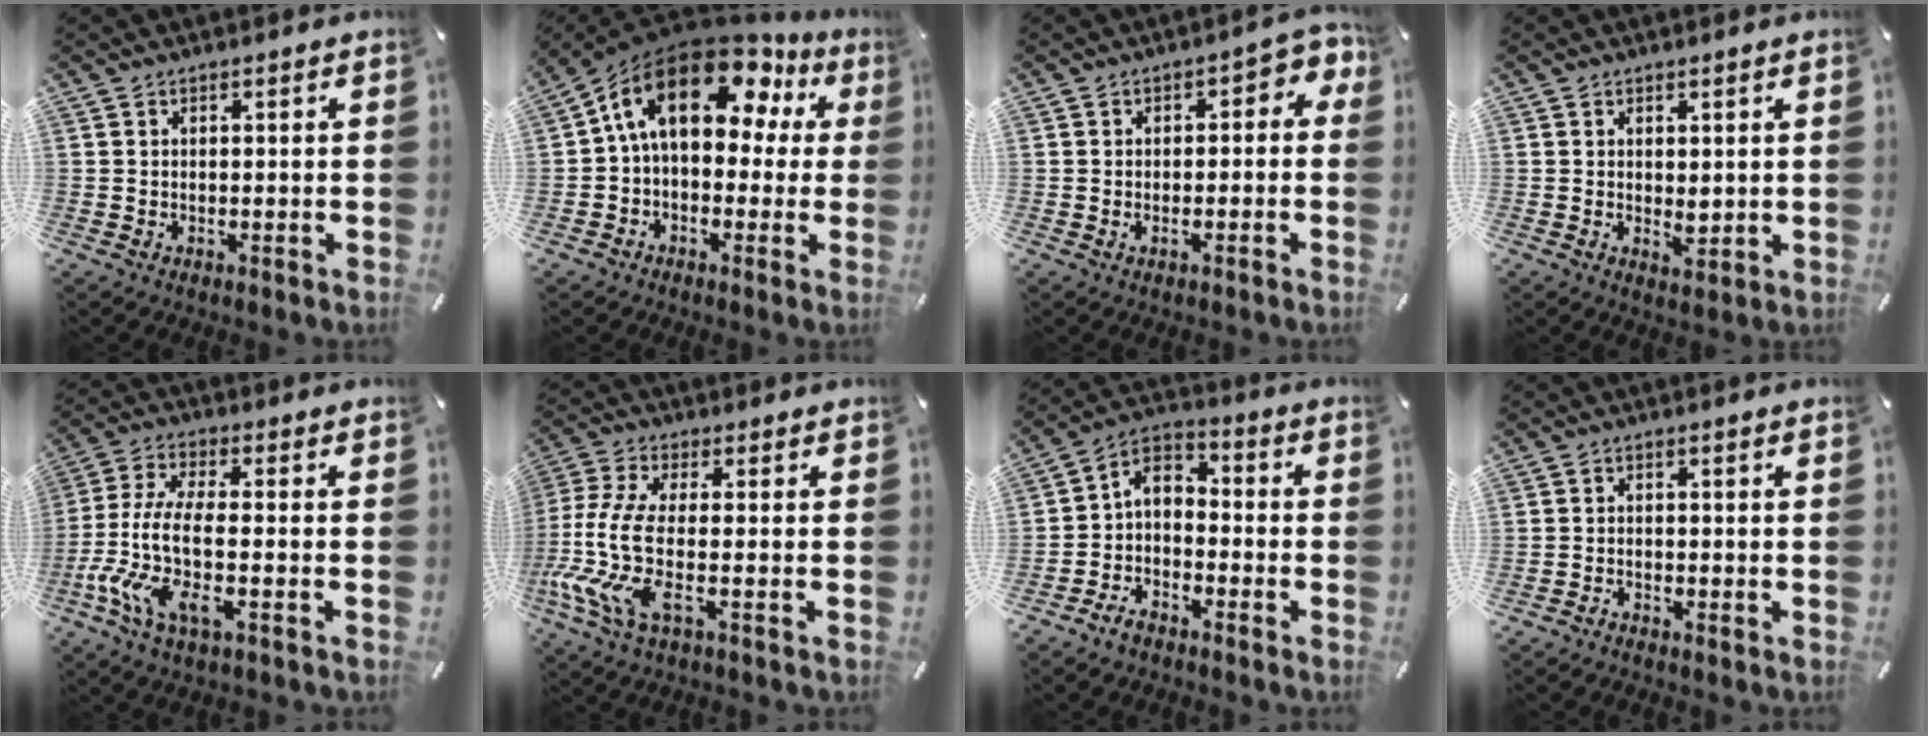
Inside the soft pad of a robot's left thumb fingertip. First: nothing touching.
{"total": 18.4, "force": [6.9, 10.8, 13.2], "torque": [-0.227, -0.026, 0.116]}
{"total": 4.1, "force": [-0.6, 2.3, 3.3], "torque": [-0.039, 0.002, -0.019]}
{"total": 2.3, "force": [0.4, 1.5, 1.7], "torque": [-0.024, -0.004, 0.007]}
{"total": 11.7, "force": [-3.4, 4.0, 10.5], "torque": [-0.240, -0.021, -0.069]}
{"total": 12.1, "force": [-1.6, 4.3, 11.2], "torque": [-0.271, -0.028, -0.036]}
{"total": 5.3, "force": [-2.8, 3.8, 2.4], "torque": [-0.054, 0.009, -0.061]}
{"total": 1.5, "force": [-1.5, 0.3, 0.2], "torque": [-0.005, 0.006, -0.031]}